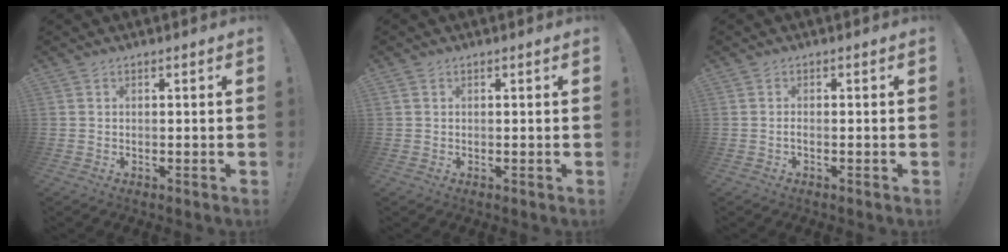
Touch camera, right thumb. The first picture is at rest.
{"total": 0.5, "force": [0.3, 0.5, 0.1], "torque": [-0.007, 0.004, 0.006]}
{"total": 0.9, "force": [-0.6, 0.1, 0.7], "torque": [-0.014, 0.002, -0.010]}